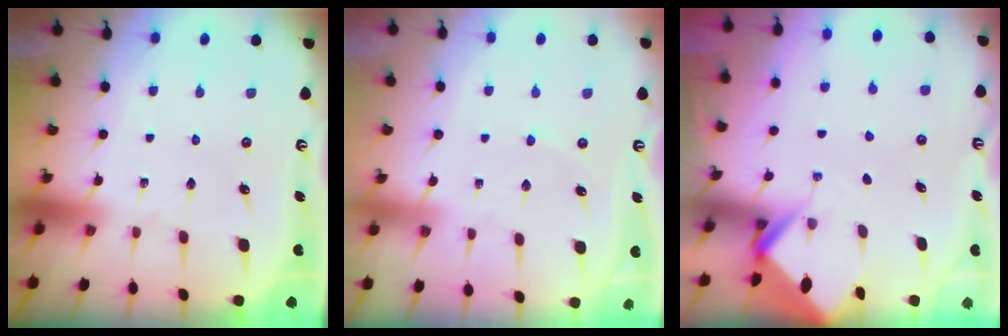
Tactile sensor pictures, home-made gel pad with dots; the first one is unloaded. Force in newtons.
{"total": 1.2, "press": 1.2, "slide": 0.2}
{"total": 2.8, "press": 2.8, "slide": 0.1}